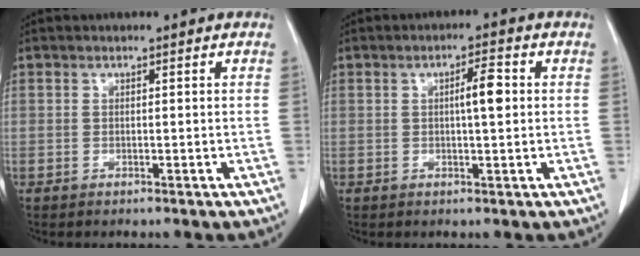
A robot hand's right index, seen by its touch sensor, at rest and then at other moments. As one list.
[{"total": 3.8, "force": [0.5, 0.5, 3.7], "torque": [-0.060, 0.004, 0.006]}]